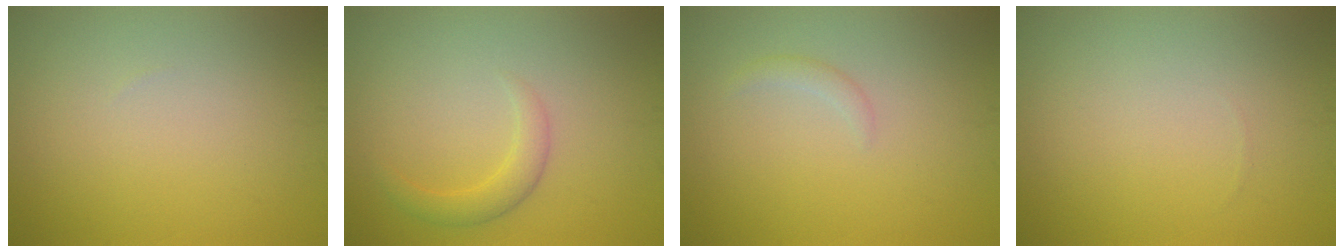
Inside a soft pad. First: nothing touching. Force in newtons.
{"total": 2.0, "press": 2.0, "slide": 0.2}
{"total": 1.0, "press": 1.0, "slide": 0.1}
{"total": 0.0}